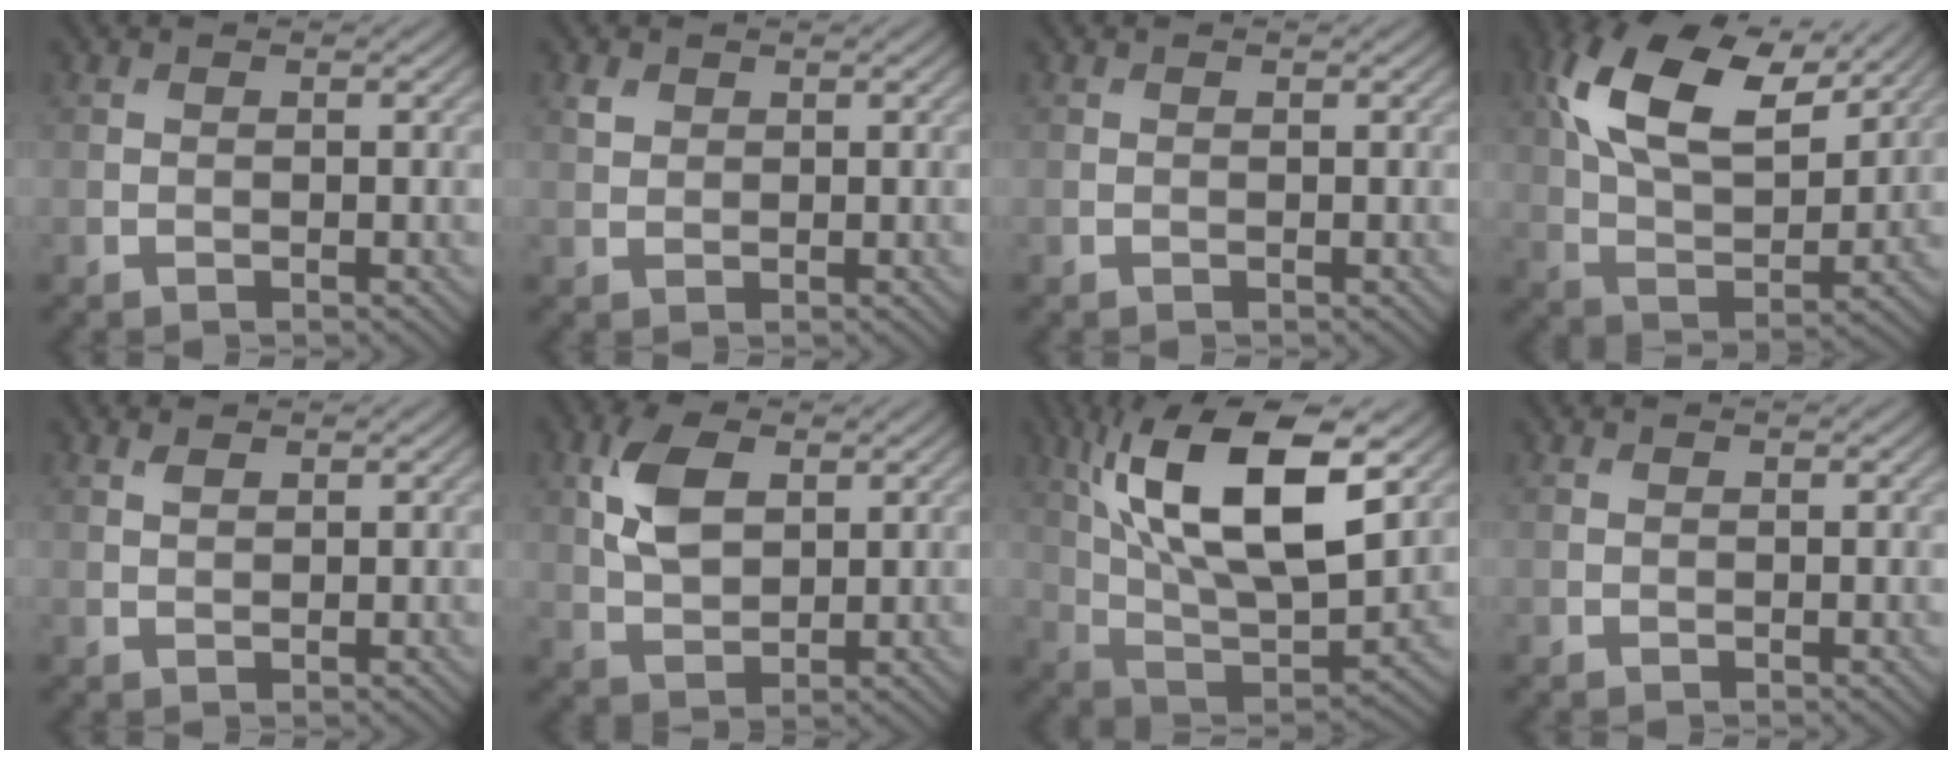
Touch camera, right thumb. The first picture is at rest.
{"total": 1.4, "force": [0.9, 1.0, 0.5], "torque": [-0.013, 0.001, 0.018]}
{"total": 0.0}
{"total": 14.9, "force": [7.0, 7.4, 10.9], "torque": [-0.239, 0.013, 0.131]}
{"total": 1.2, "force": [0.8, 0.5, 0.7], "torque": [-0.020, 0.001, 0.017]}
{"total": 6.9, "force": [2.2, 4.0, 5.1], "torque": [-0.119, 0.006, 0.041]}
{"total": 16.9, "force": [6.5, 6.8, 14.1], "torque": [-0.292, 0.013, 0.124]}
{"total": 0.0}